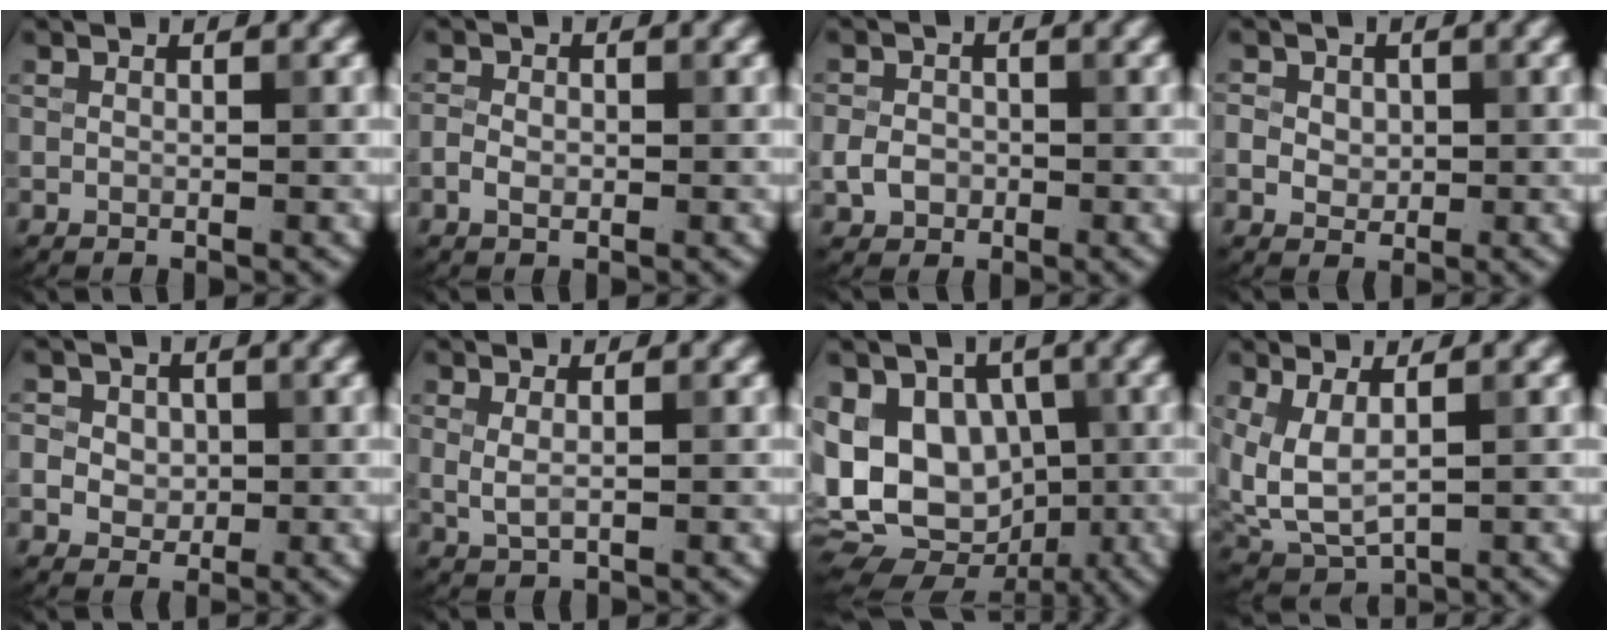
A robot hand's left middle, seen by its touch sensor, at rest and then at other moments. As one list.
[{"total": 1.7, "force": [-0.5, 1.2, 1.1], "torque": [-0.020, 0.001, -0.013]}, {"total": 2.3, "force": [-0.7, 1.9, 1.0], "torque": [-0.017, -0.002, -0.018]}, {"total": 2.7, "force": [0.4, 2.4, 1.3], "torque": [-0.021, 0.011, 0.005]}, {"total": 4.1, "force": [0.9, 3.6, 1.8], "torque": [-0.023, 0.020, 0.002]}, {"total": 1.2, "force": [0.4, 0.4, 1.1], "torque": [-0.025, -0.006, 0.010]}, {"total": 14.2, "force": [-0.5, 11.0, 9.0], "torque": [-0.147, 0.015, -0.027]}, {"total": 4.2, "force": [1.0, 2.3, 3.4], "torque": [-0.084, -0.012, 0.027]}]